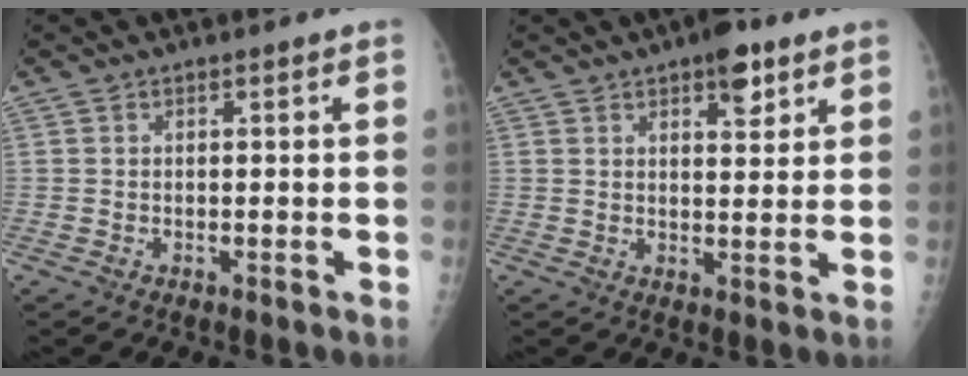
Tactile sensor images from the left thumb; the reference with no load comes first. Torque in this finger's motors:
{"motor_torque": [0.75, 0.46, 0.42, -0.41, 0.01]}